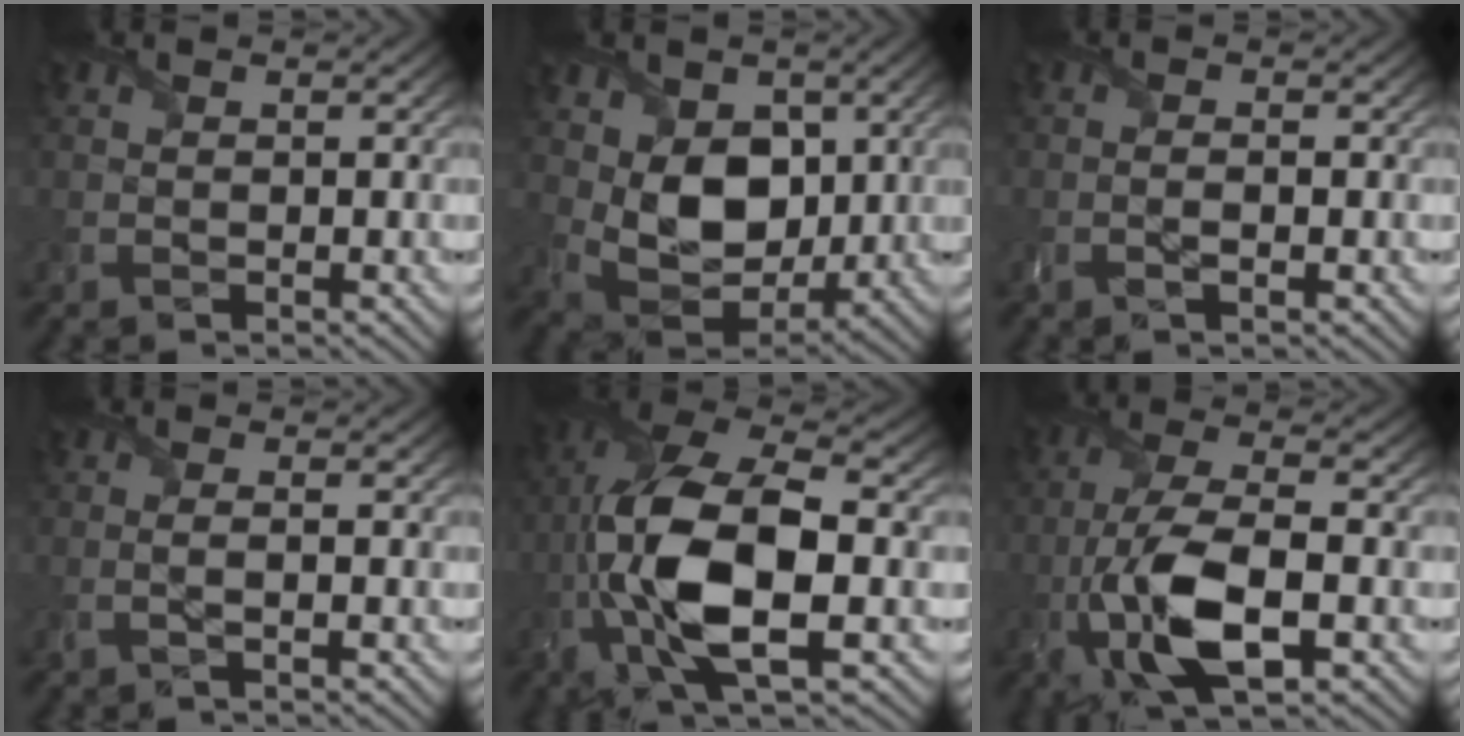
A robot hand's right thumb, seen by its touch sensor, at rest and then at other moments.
{"total": 9.4, "force": [1.7, 6.8, 6.2], "torque": [-0.136, -0.019, 0.024]}
{"total": 1.4, "force": [-0.5, 0.3, 1.2], "torque": [-0.026, 0.000, -0.012]}
{"total": 1.4, "force": [-0.3, 0.1, 1.3], "torque": [-0.026, 0.002, -0.012]}
{"total": 14.6, "force": [-2.8, 6.1, 13.0], "torque": [-0.289, -0.005, -0.059]}
{"total": 11.5, "force": [-3.7, 4.4, 9.9], "torque": [-0.209, -0.005, -0.077]}